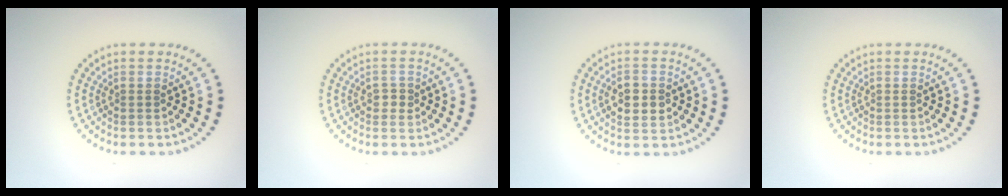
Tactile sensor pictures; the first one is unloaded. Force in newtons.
{"total": 1.0, "press": 1.0, "slide": 0.4}
{"total": 3.0, "press": 3.0, "slide": 0.1}
{"total": 0.0}